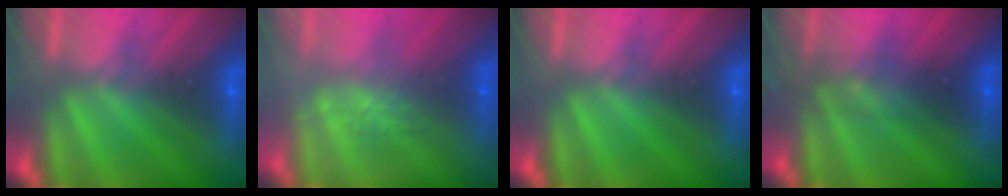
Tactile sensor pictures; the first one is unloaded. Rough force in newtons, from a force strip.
{"total": 2.8}
{"total": 0.0}
{"total": 2.8}